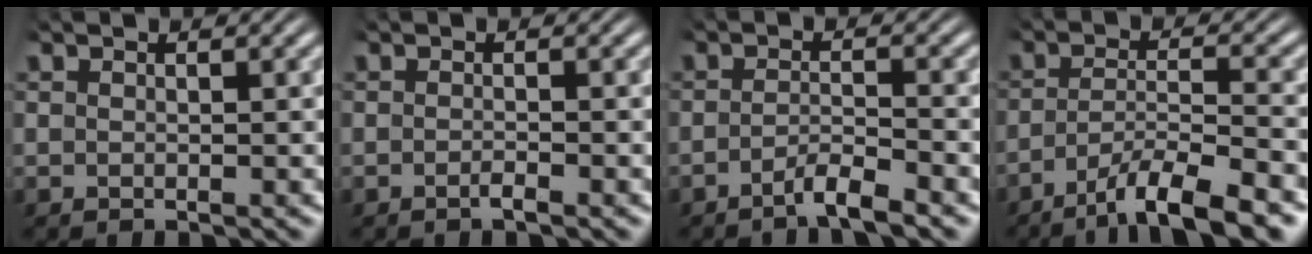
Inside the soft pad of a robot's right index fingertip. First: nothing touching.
{"total": 1.1, "force": [-0.9, 0.5, 0.4], "torque": [-0.011, 0.005, -0.024]}
{"total": 2.6, "force": [-2.4, 0.2, 1.2], "torque": [-0.022, -0.004, -0.049]}
{"total": 6.8, "force": [-4.7, 1.8, 4.5], "torque": [-0.073, -0.012, -0.075]}